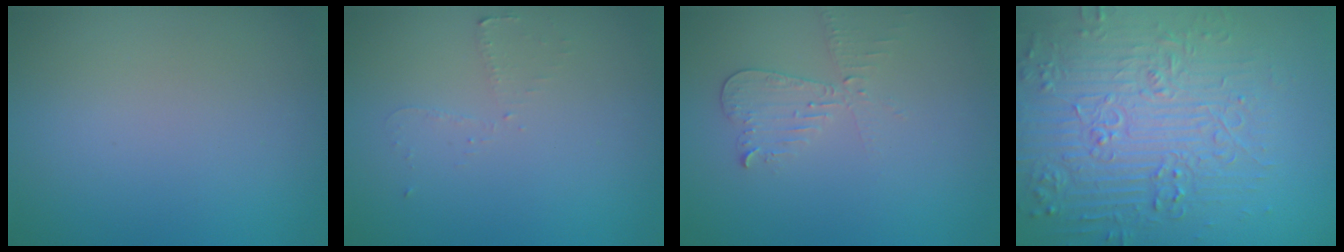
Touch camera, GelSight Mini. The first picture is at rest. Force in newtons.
{"total": 1.2, "press": 1.1, "slide": 0.3}
{"total": 2.1, "press": 2.1, "slide": 0.1}
{"total": 7.4, "press": 5.9, "slide": 4.6}